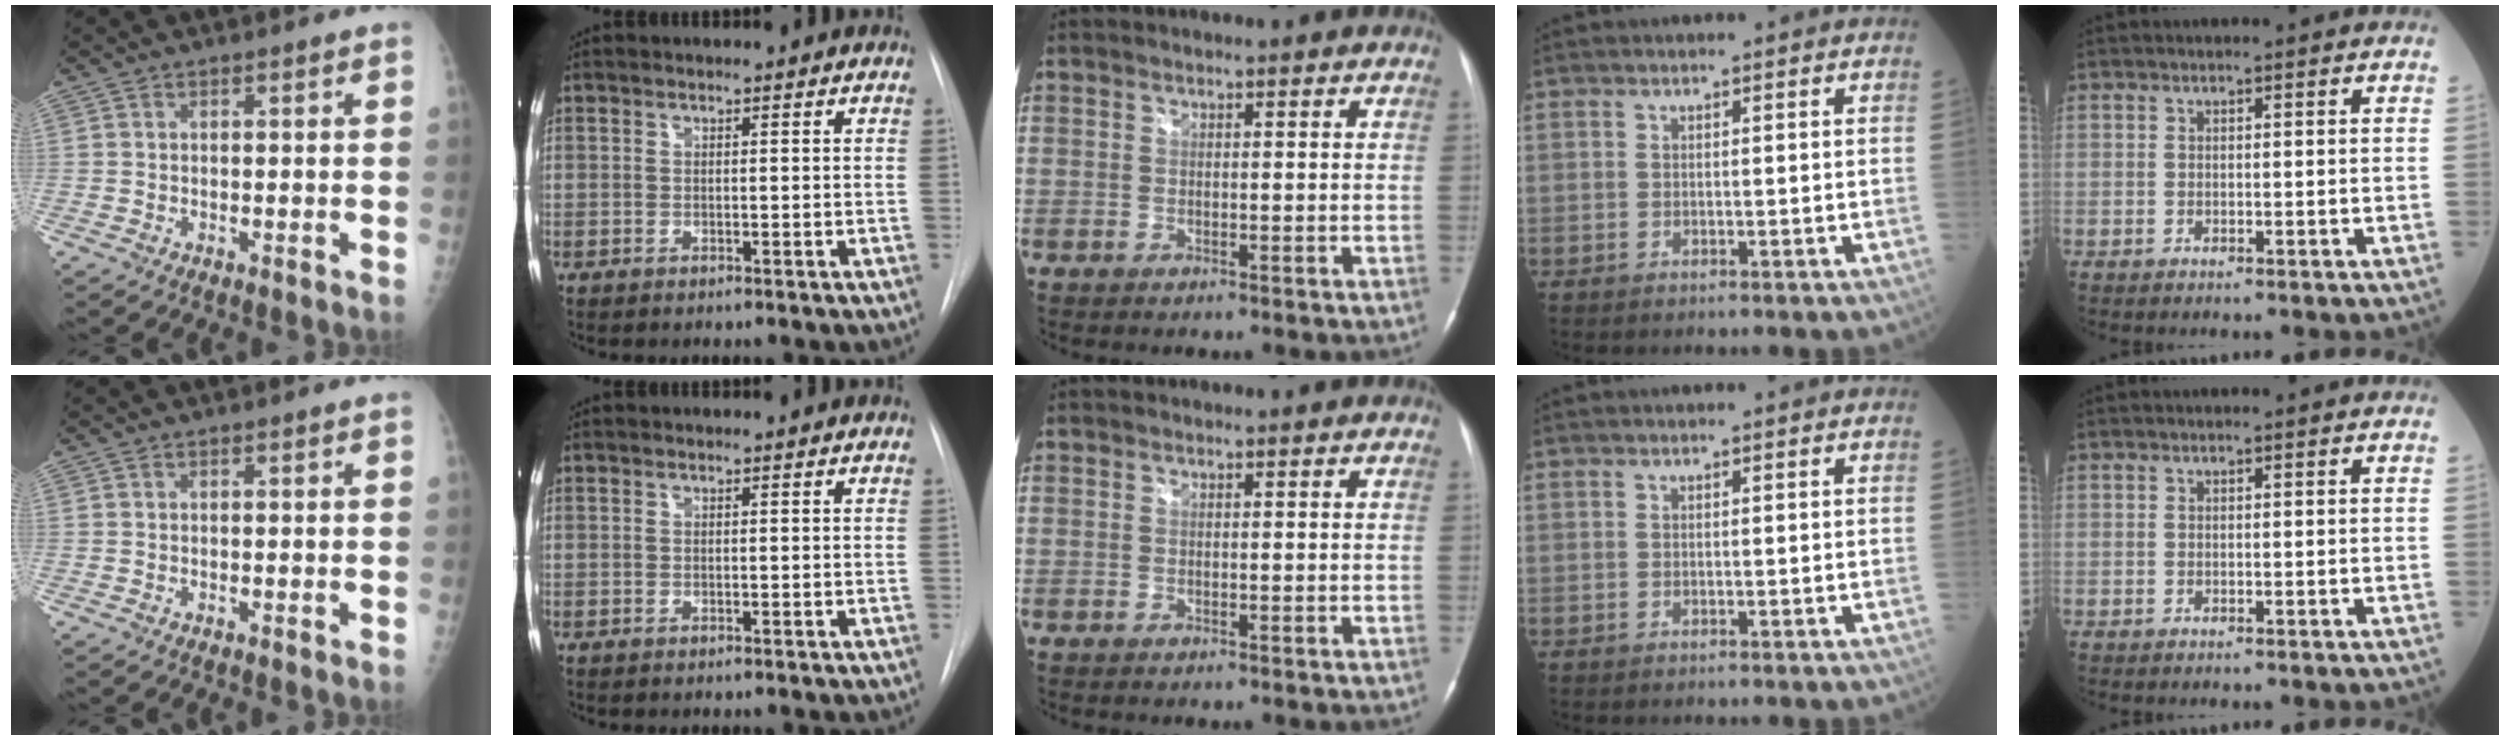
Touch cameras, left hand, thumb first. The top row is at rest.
{}